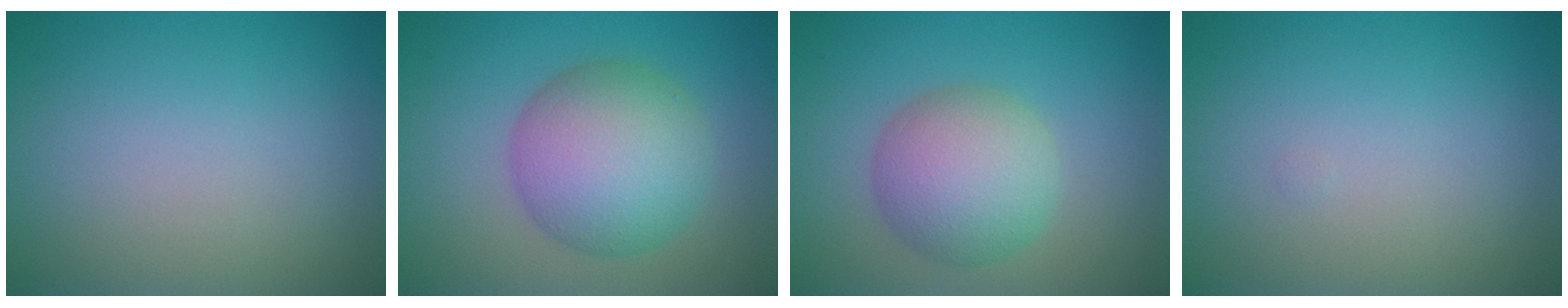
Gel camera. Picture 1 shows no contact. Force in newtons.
{"total": 8.0, "press": 8.0, "slide": 0.0}
{"total": 5.8, "press": 5.8, "slide": 0.2}
{"total": 0.0}